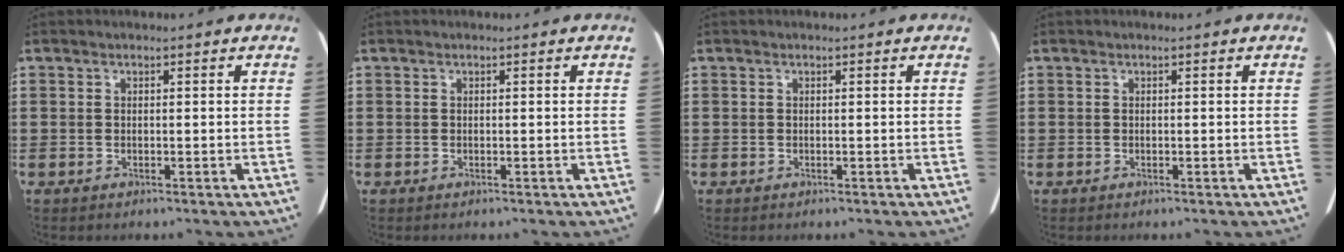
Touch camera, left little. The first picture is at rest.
{"total": 0.0}
{"total": 0.0}
{"total": 0.0}